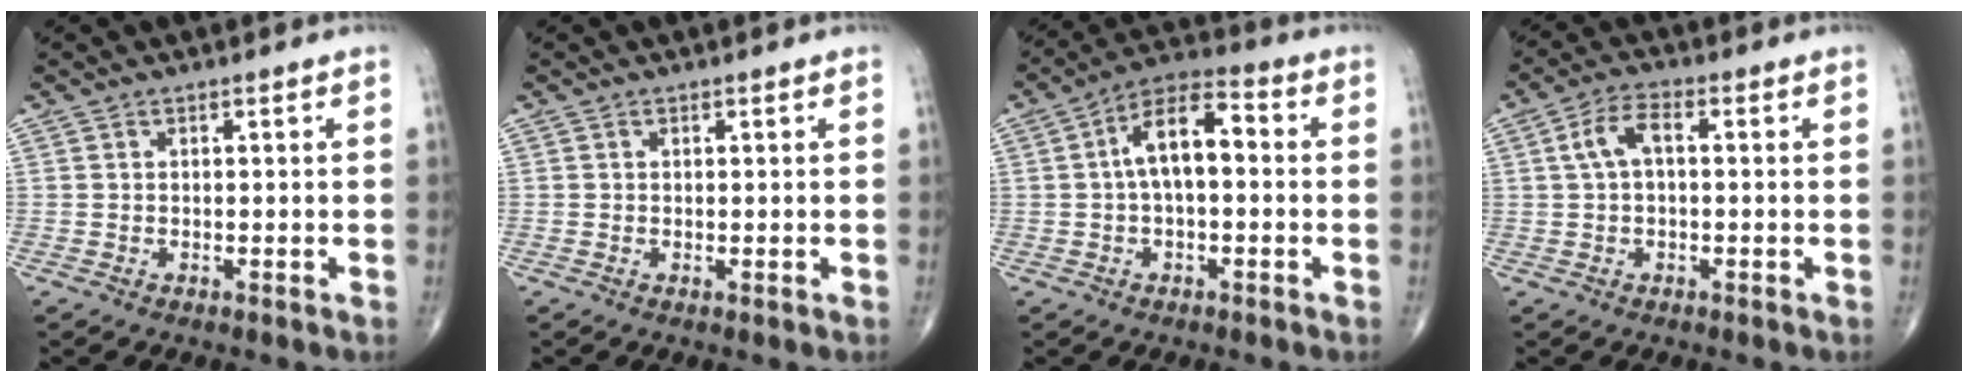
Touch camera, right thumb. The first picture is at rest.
{"total": 0.0}
{"total": 10.2, "force": [0.6, 4.9, 8.9], "torque": [-0.146, 0.036, 0.000]}
{"total": 5.4, "force": [0.8, 2.7, 4.6], "torque": [-0.095, 0.020, 0.009]}